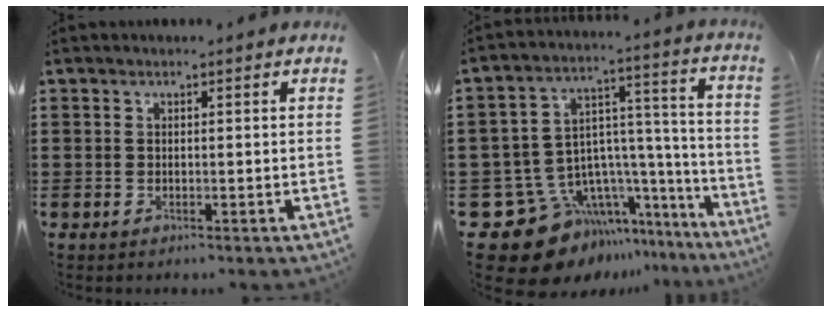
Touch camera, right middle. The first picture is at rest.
{"total": 12.2, "force": [-8.4, 7.7, 4.5], "torque": [-0.126, -0.005, -0.145]}